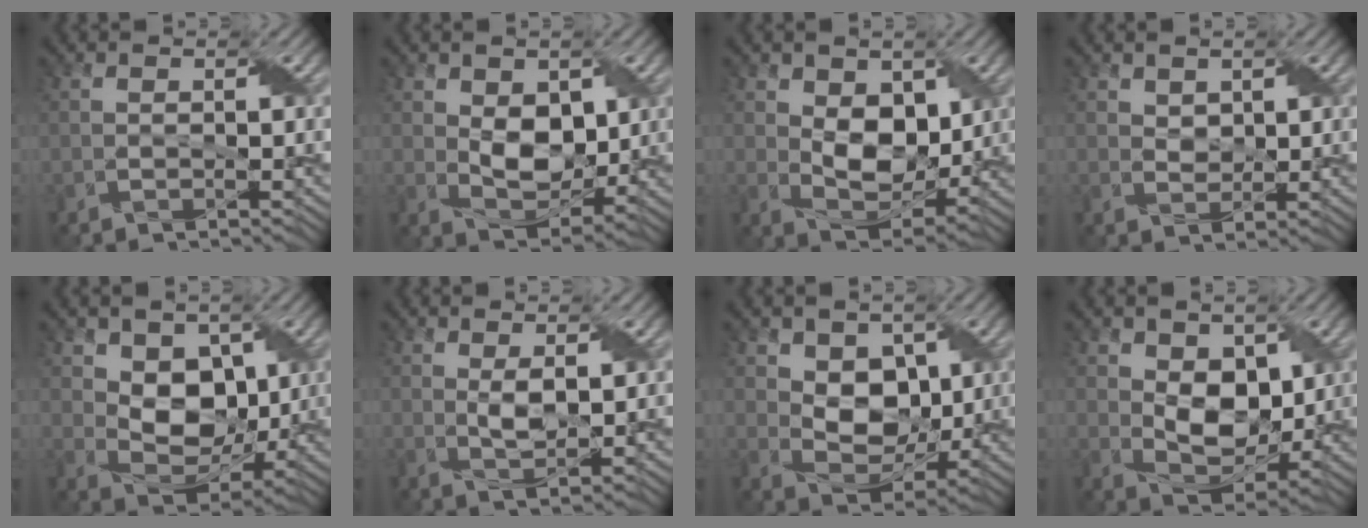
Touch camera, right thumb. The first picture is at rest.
{"total": 7.0, "force": [1.1, 4.7, 5.1], "torque": [-0.102, -0.008, 0.020]}
{"total": 8.0, "force": [1.6, 5.5, 5.6], "torque": [-0.123, -0.011, 0.025]}
{"total": 2.0, "force": [1.2, 1.4, 0.7], "torque": [-0.023, -0.003, 0.022]}
{"total": 8.3, "force": [2.2, 6.0, 5.4], "torque": [-0.119, -0.016, 0.034]}
{"total": 2.8, "force": [0.8, 1.3, 2.4], "torque": [-0.055, -0.005, 0.019]}
{"total": 7.5, "force": [1.9, 5.5, 4.8], "torque": [-0.105, -0.014, 0.030]}
{"total": 8.0, "force": [1.7, 5.5, 5.6], "torque": [-0.123, -0.012, 0.028]}